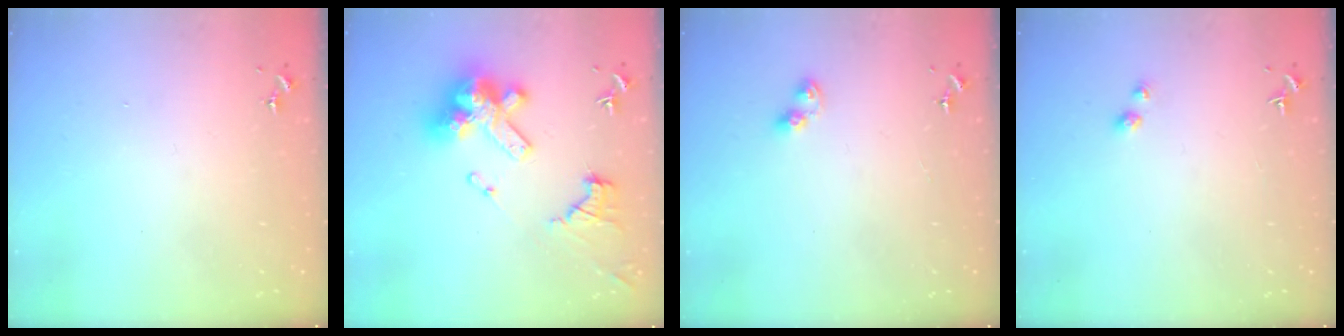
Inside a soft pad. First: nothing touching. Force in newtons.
{"total": 18.8, "press": 18.7, "slide": 2.2}
{"total": 4.5, "press": 4.5, "slide": 0.4}
{"total": 2.7, "press": 2.7, "slide": 0.2}